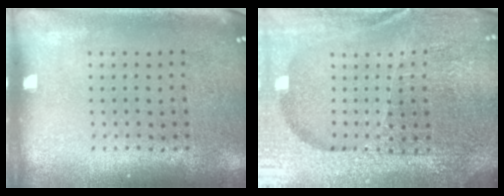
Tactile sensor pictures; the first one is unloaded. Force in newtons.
{"total": 6.1, "press": 5.4, "slide": 2.8}